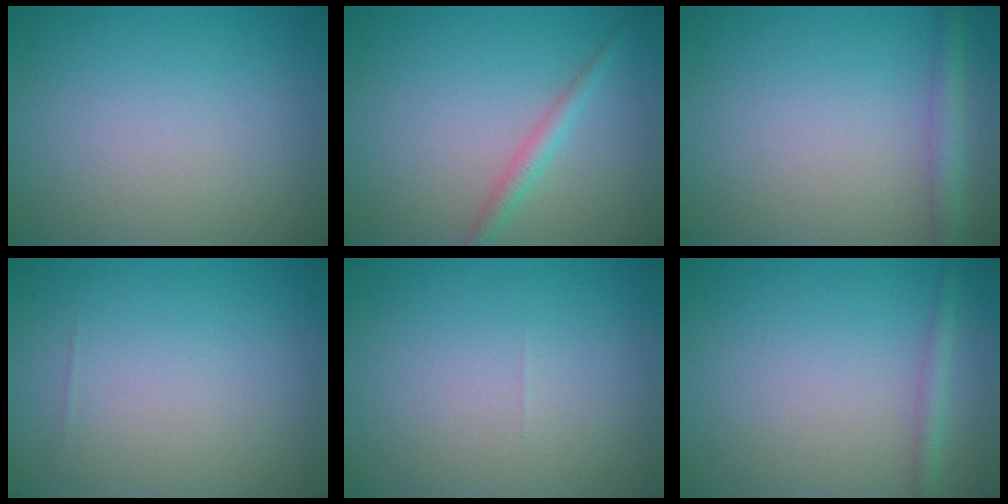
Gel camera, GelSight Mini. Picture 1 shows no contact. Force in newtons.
{"total": 1.8, "press": 1.8, "slide": 0.1}
{"total": 2.4, "press": 2.4, "slide": 0.1}
{"total": 0.0}
{"total": 0.0}
{"total": 1.5, "press": 1.5, "slide": 0.0}